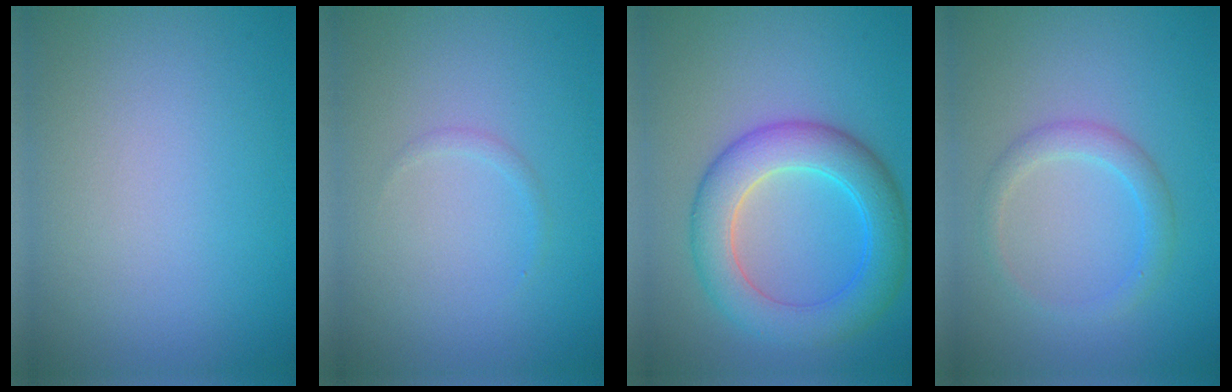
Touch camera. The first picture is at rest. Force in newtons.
{"total": 0.5, "press": 0.5, "slide": 0.1}
{"total": 6.4, "press": 6.4, "slide": 0.1}
{"total": 2.0, "press": 2.0, "slide": 0.2}